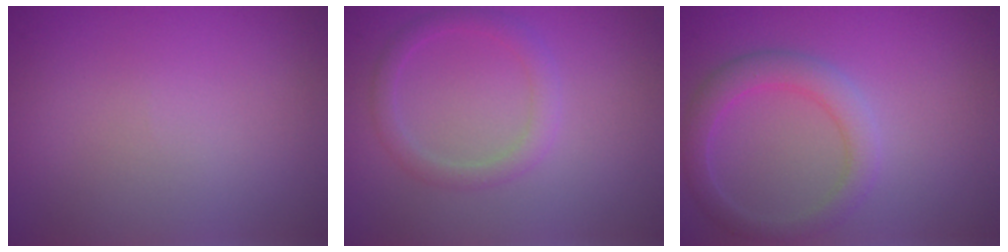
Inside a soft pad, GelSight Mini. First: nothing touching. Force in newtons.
{"total": 2.0, "press": 2.0, "slide": 0.0}
{"total": 3.2, "press": 3.2, "slide": 0.2}